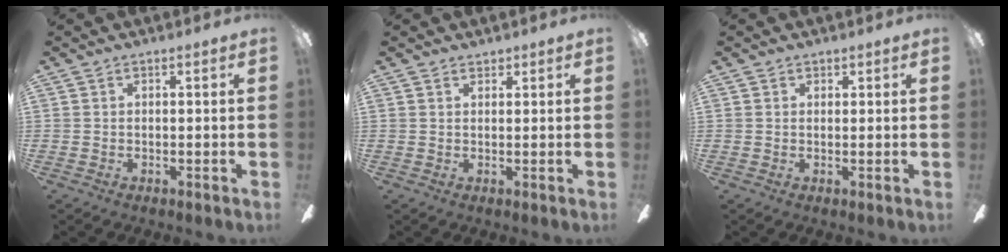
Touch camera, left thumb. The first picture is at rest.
{"total": 1.4, "force": [1.2, 0.7, 0.2], "torque": [0.004, -0.005, 0.021]}
{"total": 1.1, "force": [0.8, 0.8, 0.1], "torque": [0.007, -0.004, 0.014]}